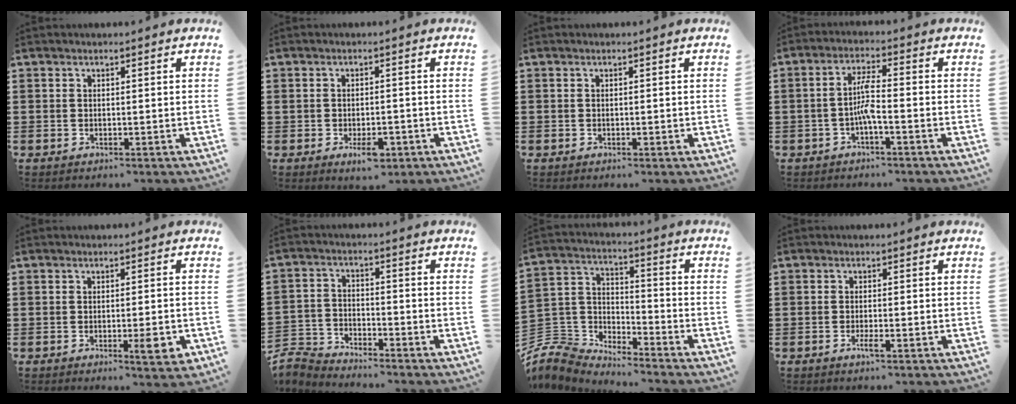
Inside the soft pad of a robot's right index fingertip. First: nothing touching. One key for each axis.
{"total": 3.8, "fx": -1.7, "fy": 1.9, "fz": 2.8, "tx": -0.045, "ty": 0.006, "tz": -0.029}
{"total": 0.0}
{"total": 4.4, "fx": -1.5, "fy": 0.8, "fz": 4.1, "tx": -0.090, "ty": 0.003, "tz": -0.034}
{"total": 3.9, "fx": -1.4, "fy": 0.5, "fz": 3.6, "tx": -0.064, "ty": -0.012, "tz": -0.022}
{"total": 4.4, "fx": -4.3, "fy": 0.8, "fz": 0.1, "tx": -0.028, "ty": -0.003, "tz": -0.098}
{"total": 5.5, "fx": -5.1, "fy": 1.9, "fz": 0.4, "tx": -0.053, "ty": -0.012, "tz": -0.117}
{"total": 1.9, "fx": -1.1, "fy": 0.2, "fz": 1.6, "tx": -0.034, "ty": -0.004, "tz": -0.021}